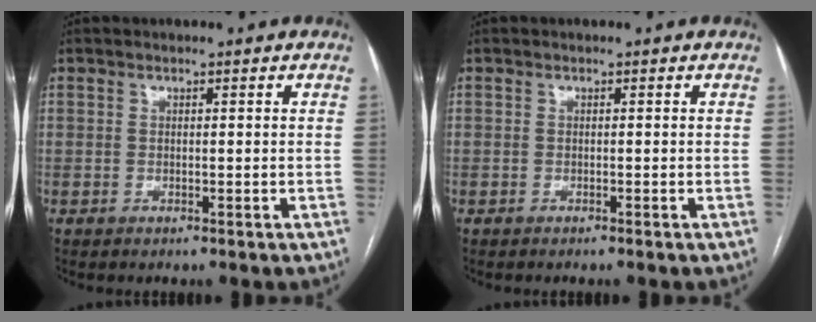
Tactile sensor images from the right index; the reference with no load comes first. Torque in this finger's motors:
{"motor_torque": [0.03, -0.07, 0.04, 0.01]}